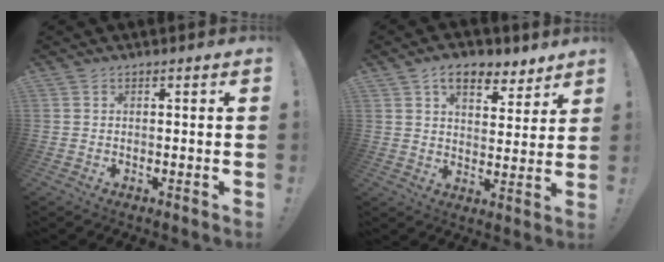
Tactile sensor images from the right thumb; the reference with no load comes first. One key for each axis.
{"total": 9.9, "fx": 6.5, "fy": 5.3, "fz": 5.3, "tx": -0.075, "ty": -0.032, "tz": 0.117}